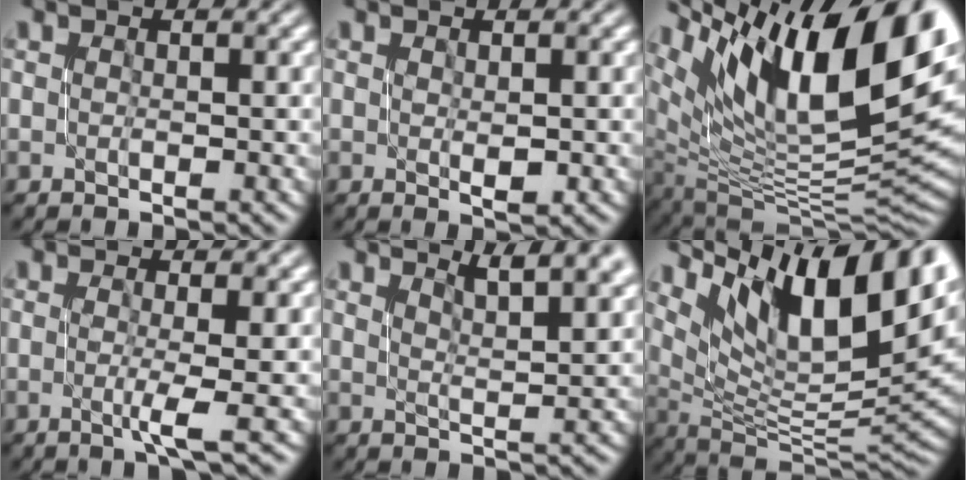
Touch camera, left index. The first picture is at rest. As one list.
[{"total": 0.9, "force": [0.2, 0.2, 0.8], "torque": [-0.012, -0.004, 0.007]}, {"total": 16.8, "force": [8.1, 7.2, 12.9], "torque": [-0.223, 0.018, 0.147]}, {"total": 2.5, "force": [-0.4, 0.5, 2.4], "torque": [-0.039, -0.007, -0.009]}, {"total": 5.4, "force": [3.7, 1.4, 3.8], "torque": [-0.031, 0.013, 0.048]}, {"total": 14.4, "force": [8.1, 4.8, 10.9], "torque": [-0.190, 0.026, 0.152]}]